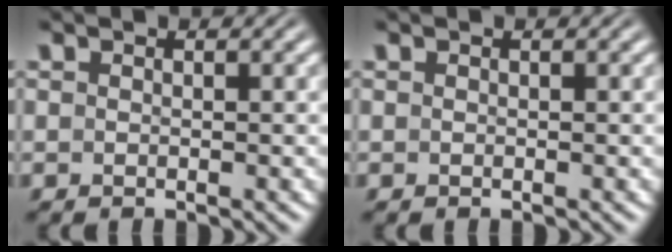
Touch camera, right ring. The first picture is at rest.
{"total": 0.0}